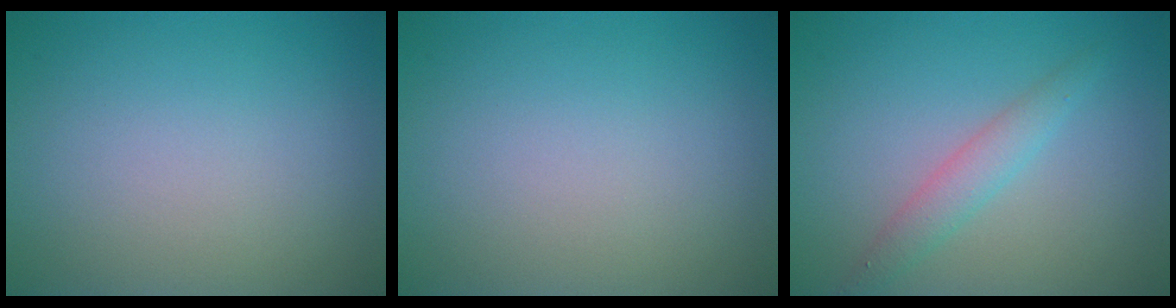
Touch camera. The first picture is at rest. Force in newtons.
{"total": 0.0}
{"total": 2.2, "press": 2.2, "slide": 0.0}